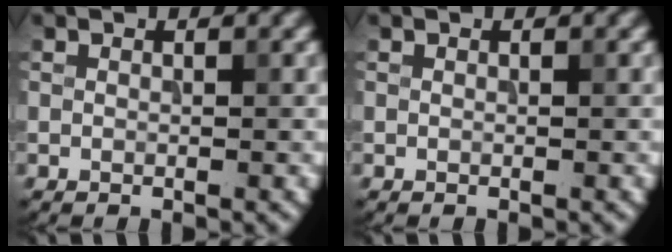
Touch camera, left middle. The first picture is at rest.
{"total": 0.0}